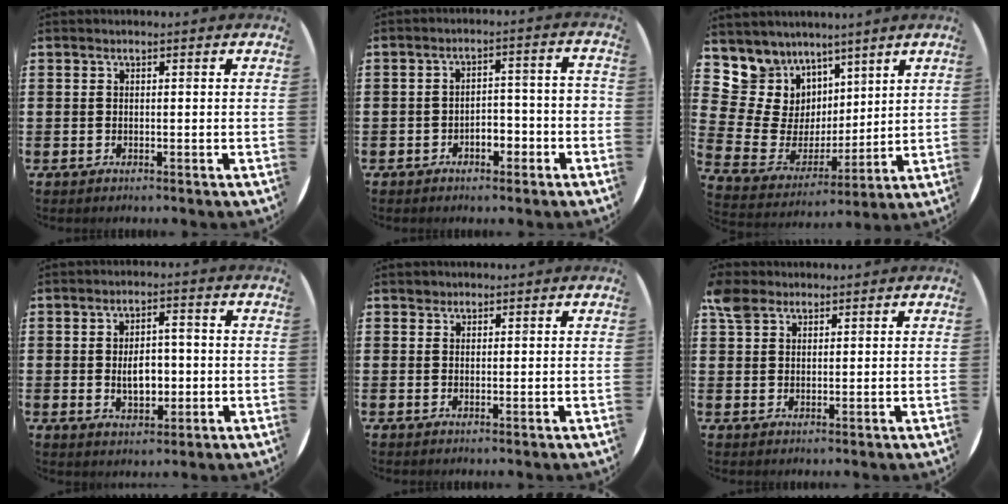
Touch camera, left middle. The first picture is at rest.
{"total": 3.2, "force": [-2.2, 1.7, 1.7], "torque": [-0.031, 0.008, -0.047]}
{"total": 8.2, "force": [5.5, 6.1, 0.4], "torque": [-0.064, -0.056, 0.108]}
{"total": 4.7, "force": [-0.3, 2.6, 3.9], "torque": [-0.058, 0.001, -0.012]}
{"total": 0.9, "force": [0.8, 0.4, -0.1], "torque": [0.000, 0.002, 0.016]}
{"total": 3.8, "force": [2.9, 2.1, 1.1], "torque": [-0.022, 0.003, 0.056]}